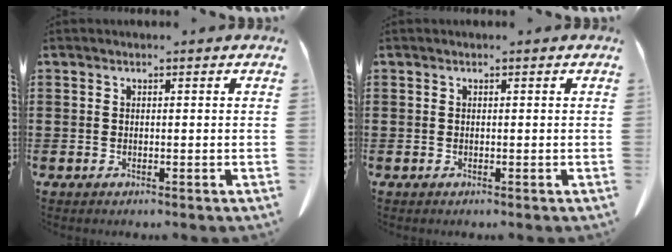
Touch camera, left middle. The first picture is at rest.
{"total": 0.0}